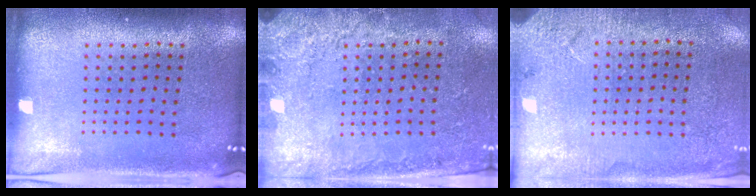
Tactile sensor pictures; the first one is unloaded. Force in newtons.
{"total": 2.5, "press": 2.1, "slide": 1.3}
{"total": 2.6, "press": 2.5, "slide": 0.7}